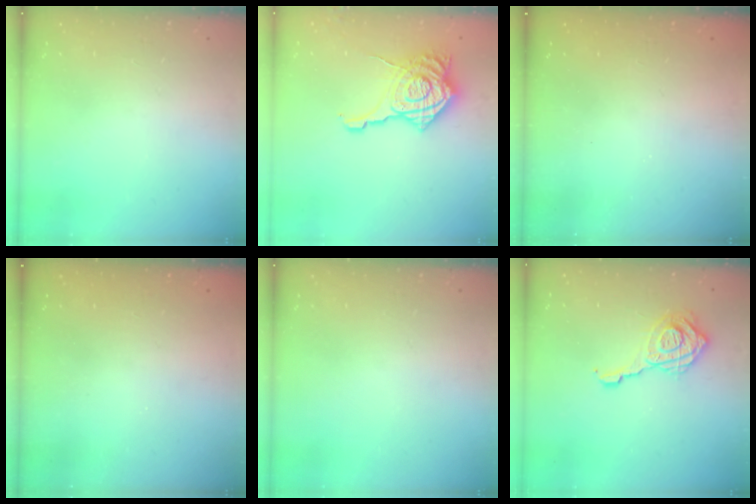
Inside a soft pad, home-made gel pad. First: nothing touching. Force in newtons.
{"total": 15.7, "press": 15.6, "slide": 1.6}
{"total": 2.5, "press": 2.4, "slide": 0.8}
{"total": 2.3, "press": 2.2, "slide": 0.8}
{"total": 0.0}
{"total": 13.8, "press": 13.8, "slide": 1.3}